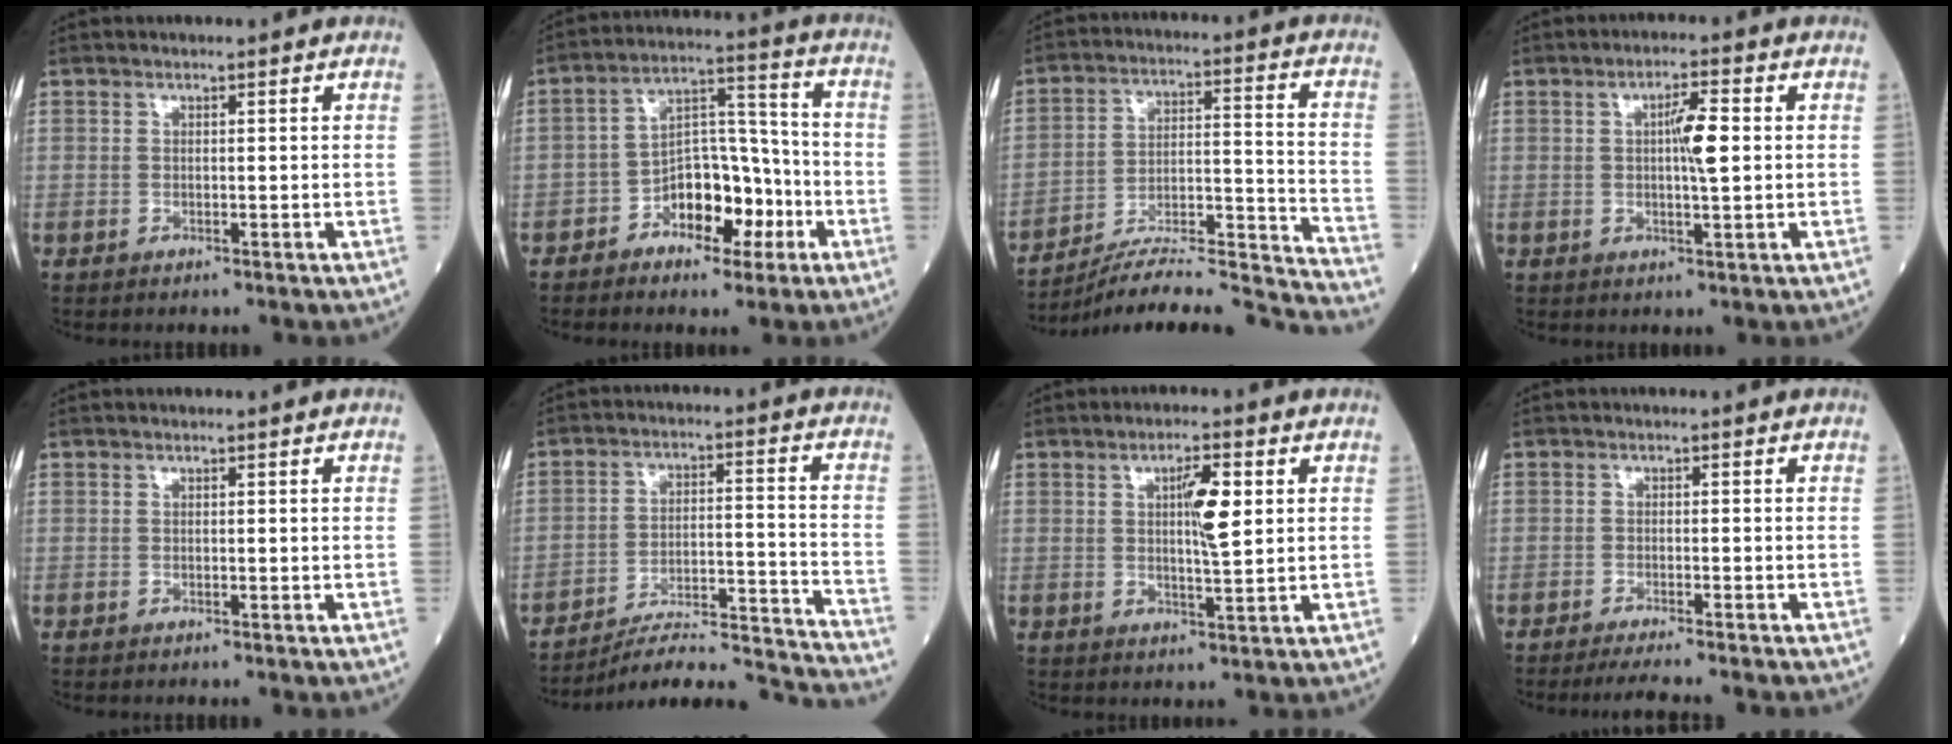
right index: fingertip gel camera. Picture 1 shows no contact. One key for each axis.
{"total": 10.1, "fx": -4.6, "fy": 5.2, "fz": 7.3, "tx": -0.125, "ty": 0.030, "tz": -0.075}
{"total": 20.5, "fx": -19.7, "fy": -0.9, "fz": 5.5, "tx": -0.067, "ty": 0.024, "tz": -0.296}
{"total": 4.8, "fx": 0.5, "fy": 0.4, "fz": 4.7, "tx": -0.079, "ty": 0.005, "tz": 0.007}
{"total": 0.0}
{"total": 15.6, "fx": -15.3, "fy": -1.5, "fz": 2.1, "tx": -0.016, "ty": 0.006, "tz": -0.217}
{"total": 5.4, "fx": 1.4, "fy": 0.6, "fz": 5.2, "tx": -0.089, "ty": 0.002, "tz": 0.023}
{"total": 7.4, "fx": -6.5, "fy": 0.1, "fz": 3.5, "tx": -0.039, "ty": -0.015, "tz": -0.096}